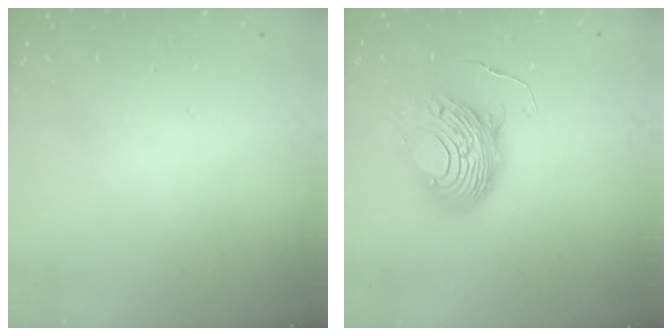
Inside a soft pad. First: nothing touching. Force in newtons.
{"total": 11.4, "press": 11.3, "slide": 0.8}